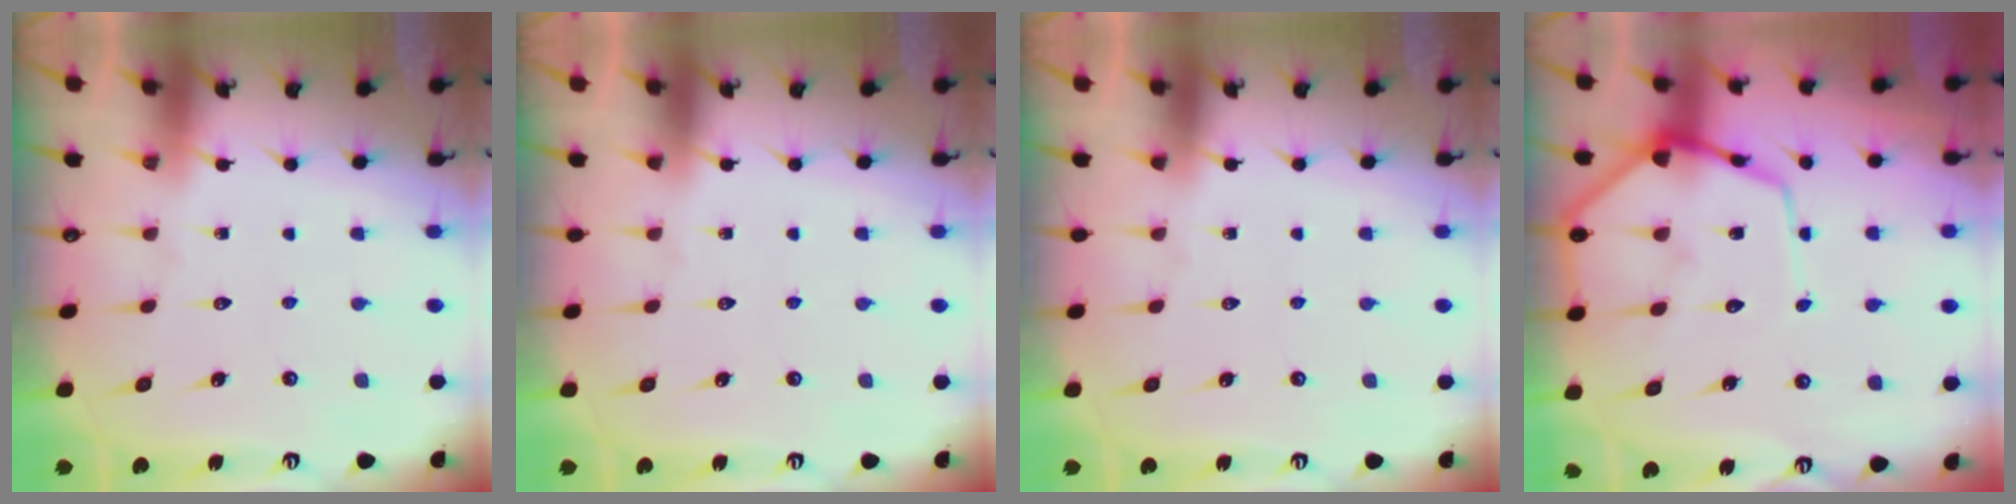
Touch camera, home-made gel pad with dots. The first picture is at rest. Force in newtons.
{"total": 0.0}
{"total": 0.0}
{"total": 11.5, "press": 11.4, "slide": 1.1}